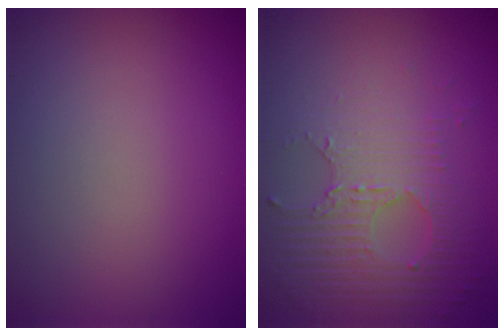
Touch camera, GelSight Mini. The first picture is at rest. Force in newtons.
{"total": 5.2, "press": 3.3, "slide": 4.1}